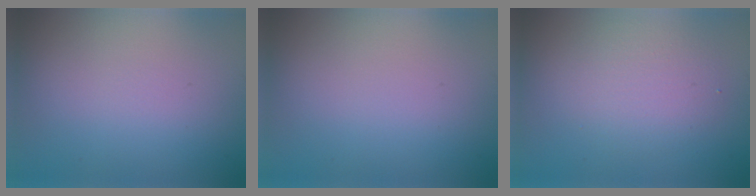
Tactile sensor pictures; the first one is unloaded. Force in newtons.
{"total": 0.0}
{"total": 3.2, "press": 3.1, "slide": 0.2}